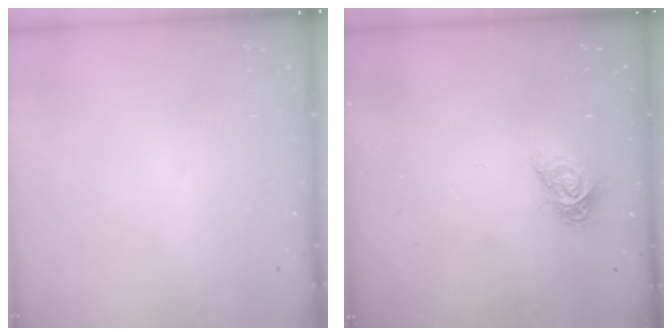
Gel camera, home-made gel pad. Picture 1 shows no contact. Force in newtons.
{"total": 8.4, "press": 8.4, "slide": 0.8}